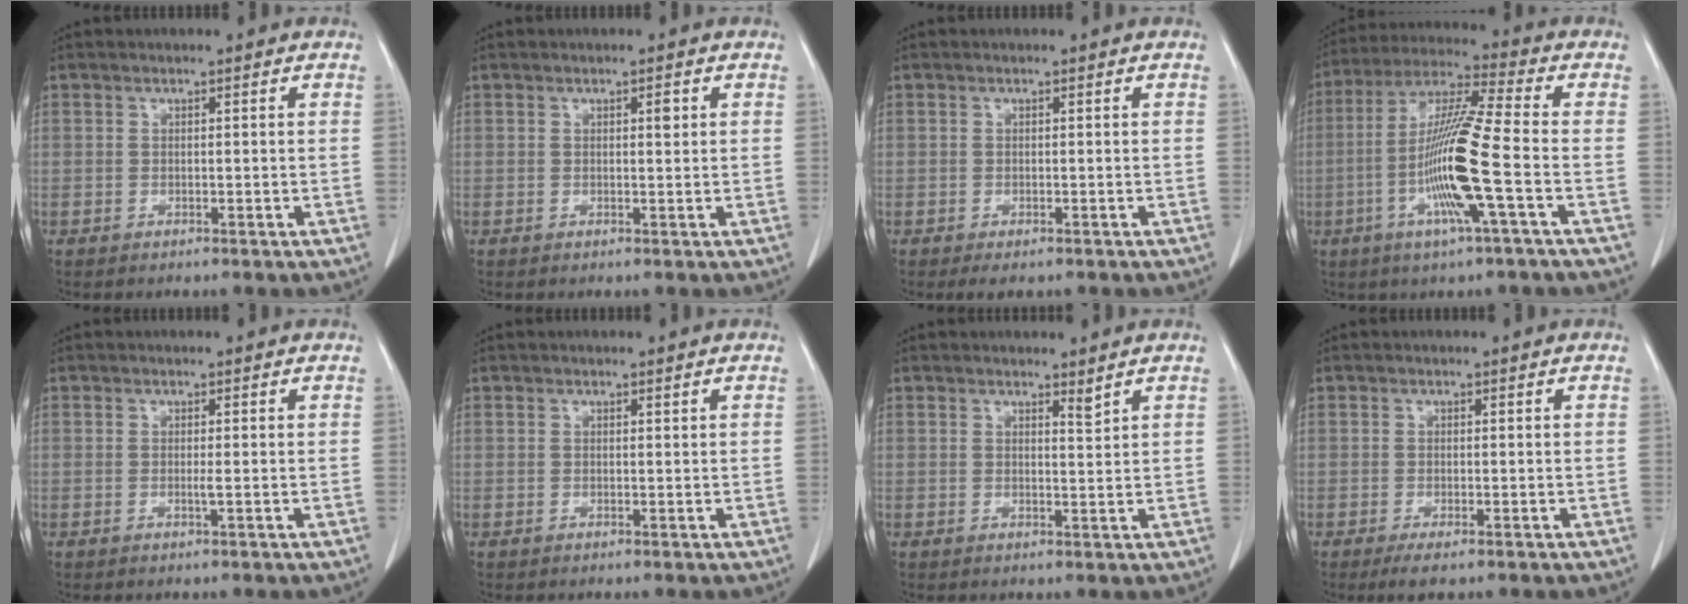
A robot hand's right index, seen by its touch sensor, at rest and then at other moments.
{"total": 1.1, "force": [0.4, 0.3, 1.0], "torque": [-0.015, 0.002, 0.005]}
{"total": 1.7, "force": [-1.0, 0.9, 1.0], "torque": [-0.010, -0.002, -0.007]}
{"total": 14.0, "force": [-3.5, -0.6, 13.5], "torque": [-0.270, -0.008, -0.075]}
{"total": 0.7, "force": [-0.1, -0.1, 0.7], "torque": [-0.011, -0.001, -0.002]}
{"total": 0.0}
{"total": 1.3, "force": [1.2, -0.1, 0.5], "torque": [-0.009, -0.011, 0.019]}
{"total": 2.2, "force": [-1.4, 0.5, 1.6], "torque": [-0.022, -0.004, -0.020]}